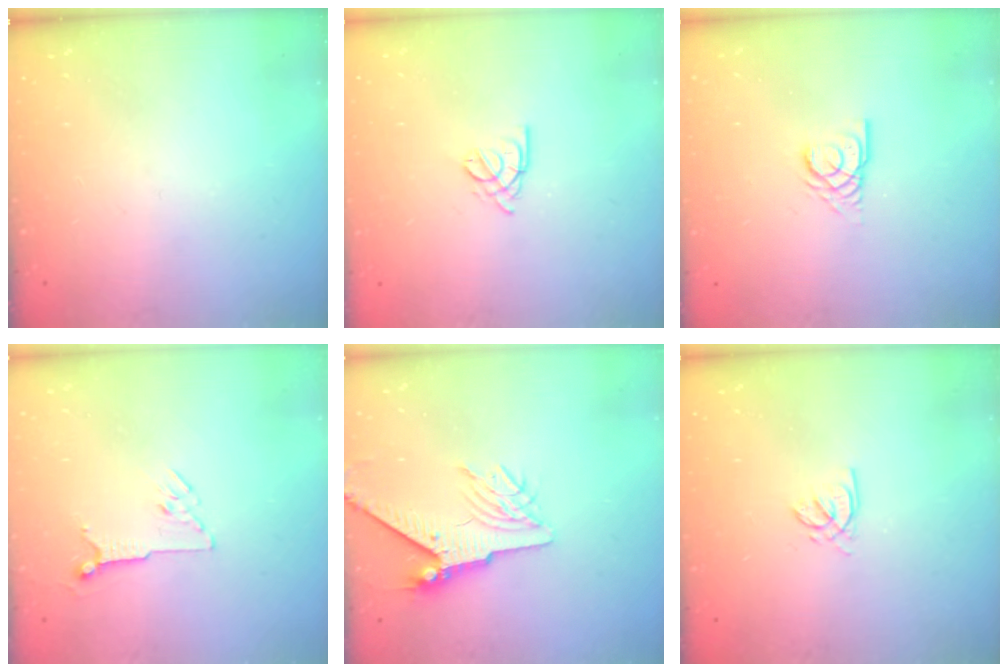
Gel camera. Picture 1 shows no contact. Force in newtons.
{"total": 1.6, "press": 1.5, "slide": 0.5}
{"total": 3.1, "press": 3.1, "slide": 0.1}
{"total": 6.3, "press": 6.3, "slide": 0.5}
{"total": 7.3, "press": 7.2, "slide": 1.1}
{"total": 1.5, "press": 1.5, "slide": 0.2}